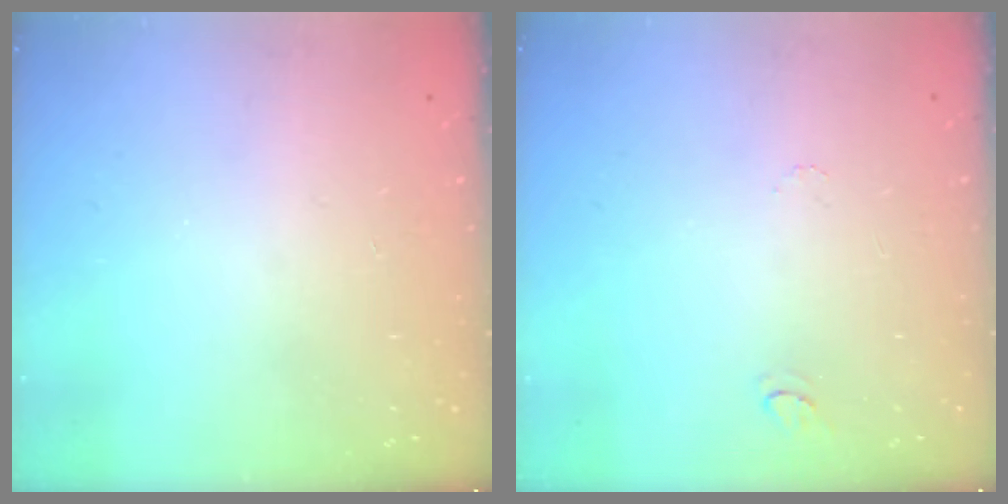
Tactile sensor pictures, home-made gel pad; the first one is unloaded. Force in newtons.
{"total": 4.1, "press": 4.1, "slide": 0.3}